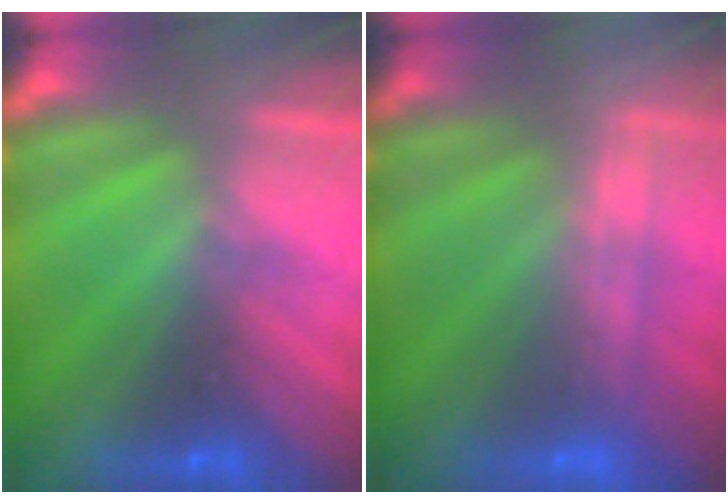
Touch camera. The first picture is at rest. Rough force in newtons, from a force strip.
{"total": 2.2}